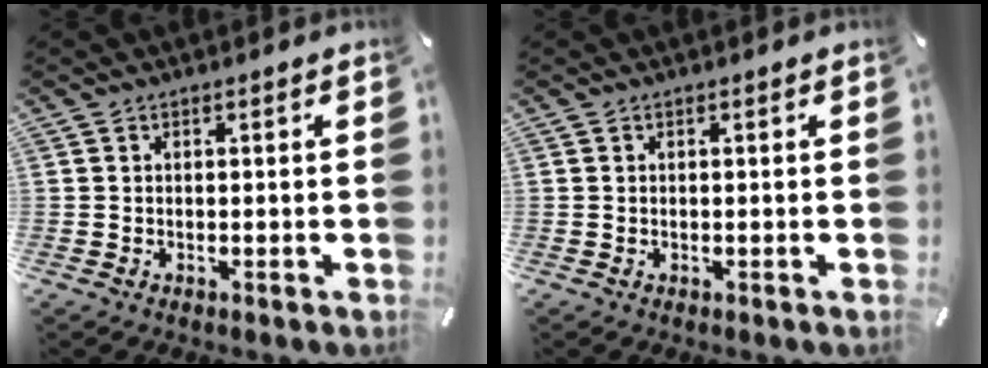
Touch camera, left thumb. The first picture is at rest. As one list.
[{"total": 0.0}]